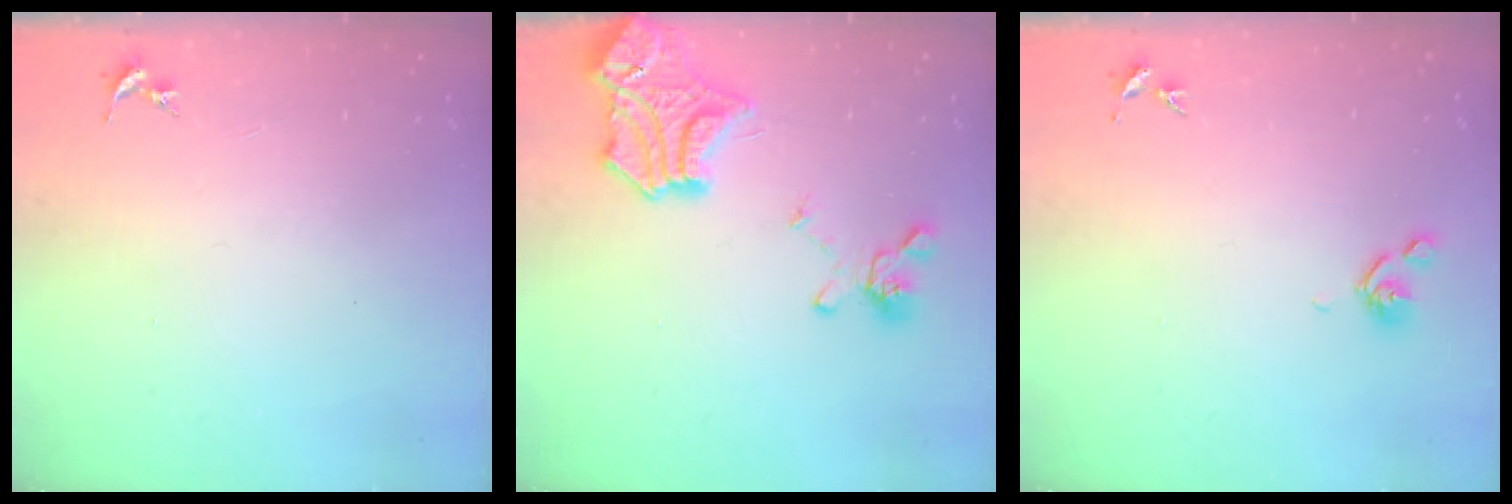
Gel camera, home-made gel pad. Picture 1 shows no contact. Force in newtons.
{"total": 20.9, "press": 20.7, "slide": 2.1}
{"total": 5.8, "press": 5.7, "slide": 1.1}